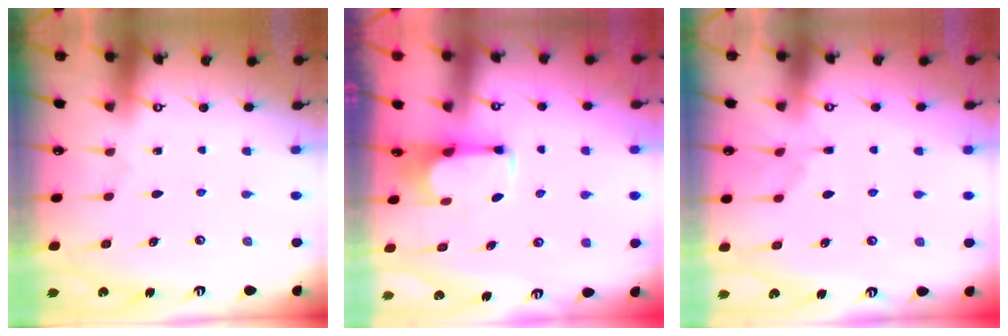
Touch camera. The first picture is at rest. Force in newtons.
{"total": 1.9, "press": 1.7, "slide": 0.8}
{"total": 1.6, "press": 1.2, "slide": 1.2}